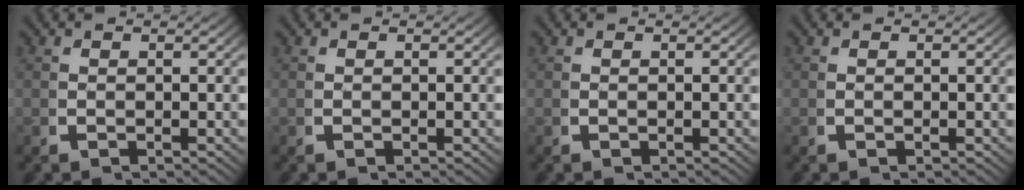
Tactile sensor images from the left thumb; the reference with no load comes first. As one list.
[{"total": 0.0}, {"total": 0.0}, {"total": 0.0}]